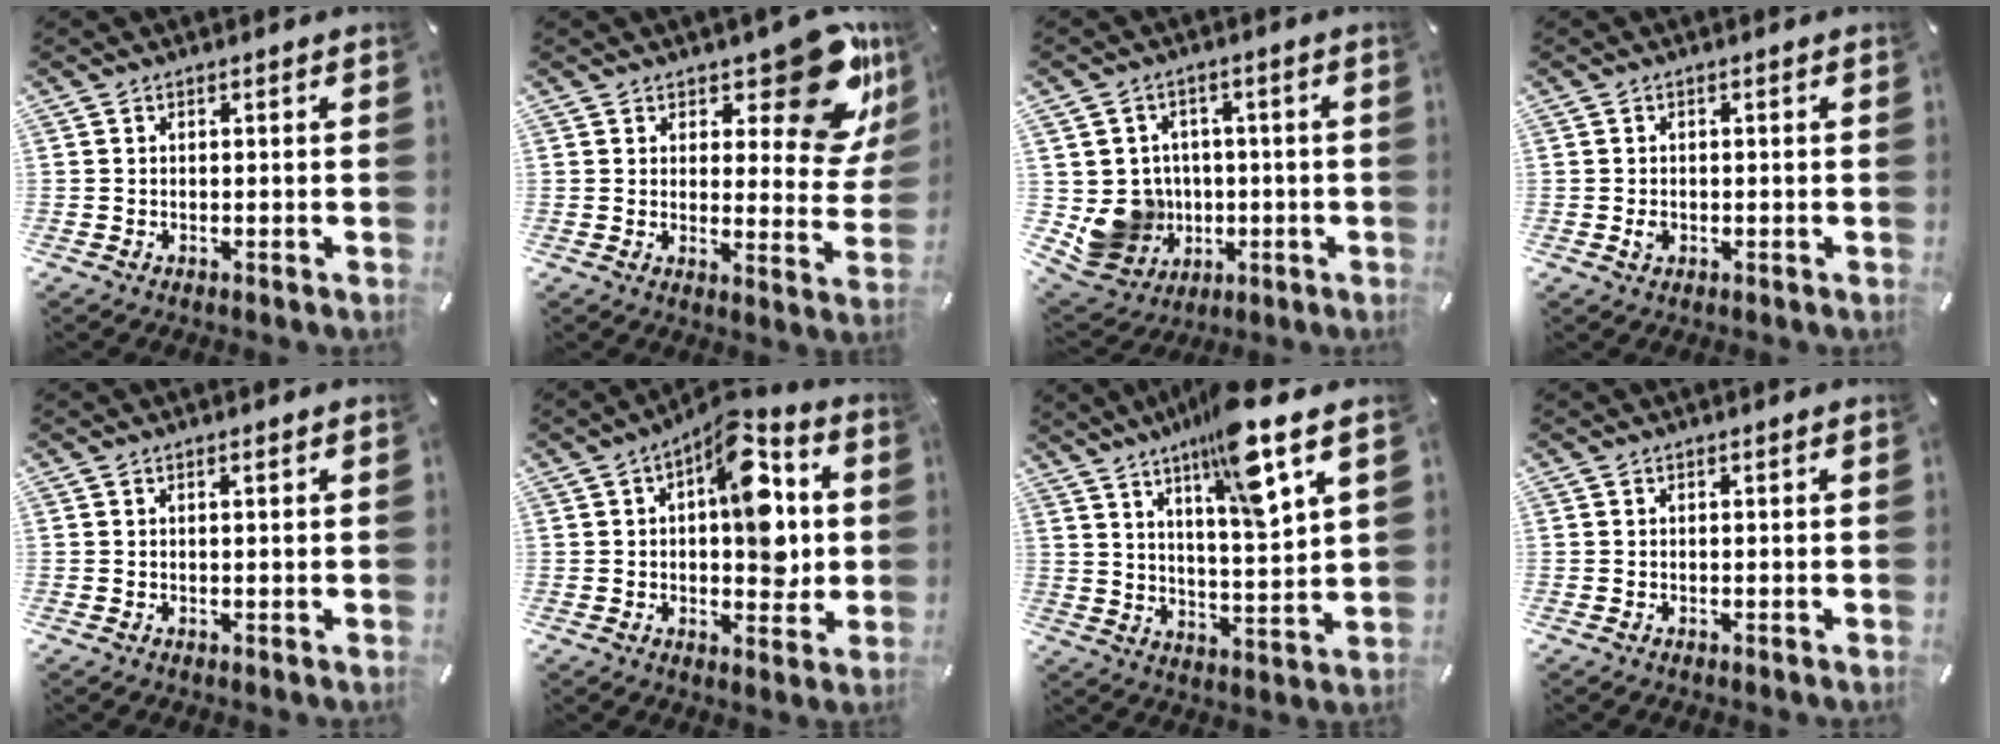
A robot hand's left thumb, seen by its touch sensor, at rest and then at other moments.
{"total": 16.5, "force": [10.5, 7.1, 10.5], "torque": [-0.107, -0.089, 0.172]}
{"total": 10.8, "force": [-1.0, 10.5, 2.6], "torque": [-0.075, 0.002, -0.008]}
{"total": 1.1, "force": [-0.1, 0.8, 0.6], "torque": [-0.012, 0.001, -0.003]}
{"total": 0.9, "force": [0.3, 0.1, 0.8], "torque": [-0.016, 0.002, 0.005]}
{"total": 15.4, "force": [3.3, 8.5, 12.4], "torque": [-0.145, -0.022, 0.055]}
{"total": 13.7, "force": [9.6, 1.9, 9.6], "torque": [-0.154, -0.060, 0.153]}
{"total": 0.0}